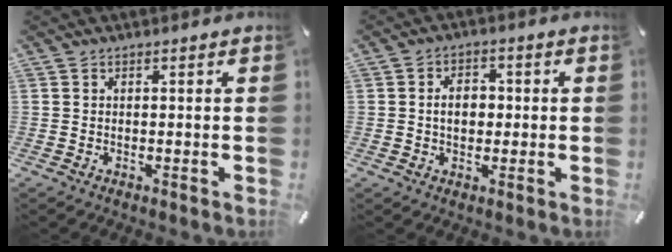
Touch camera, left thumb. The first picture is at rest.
{"total": 5.2, "force": [-0.1, 3.9, 3.5], "torque": [-0.054, 0.002, -0.006]}